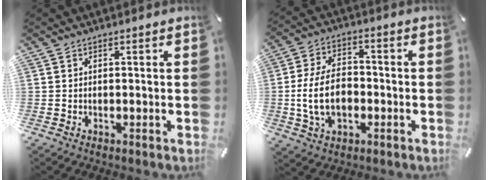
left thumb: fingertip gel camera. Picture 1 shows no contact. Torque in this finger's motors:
{"motor_torque": [0.98, 1.13, 1.48, 0.30, 0.18]}